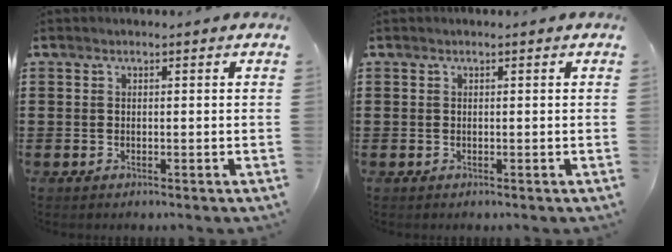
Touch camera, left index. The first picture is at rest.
{"total": 0.0}